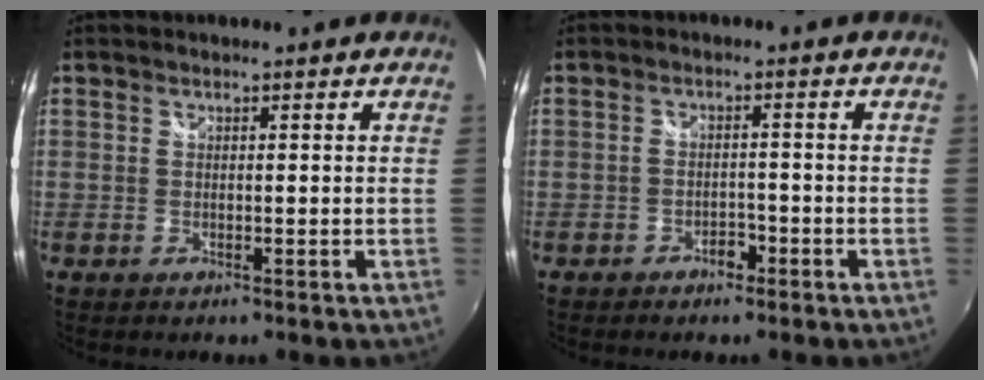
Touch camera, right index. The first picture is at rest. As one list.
[{"total": 2.4, "force": [-1.7, 1.4, 0.9], "torque": [-0.018, 0.002, -0.026]}]